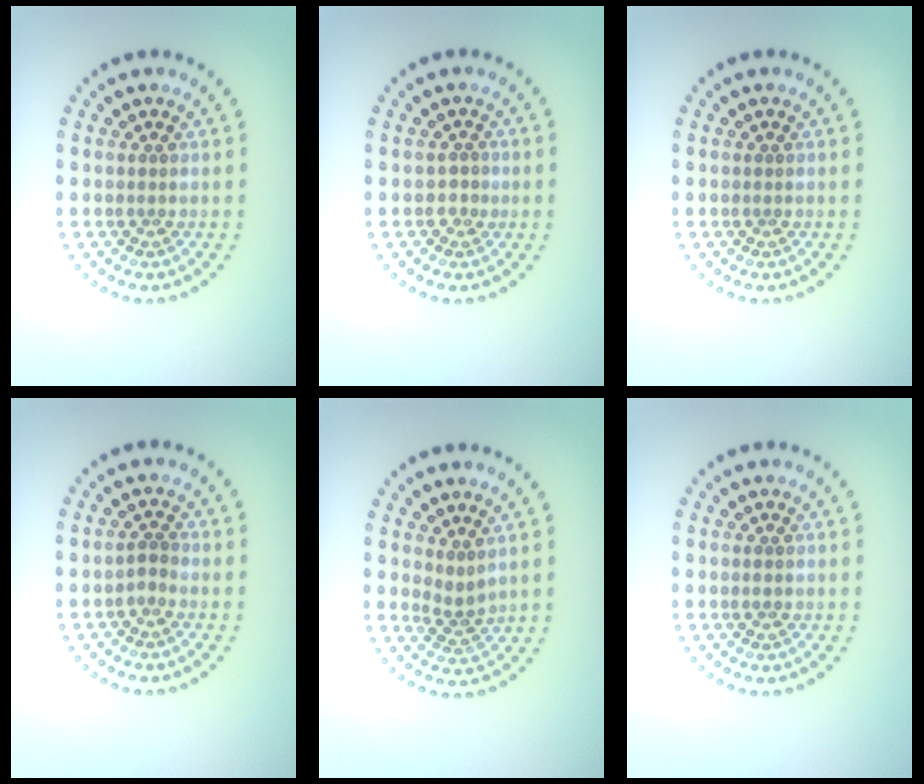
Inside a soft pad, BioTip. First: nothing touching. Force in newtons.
{"total": 1.0, "press": 0.8, "slide": 0.6}
{"total": 0.0}
{"total": 1.0, "press": 0.9, "slide": 0.4}
{"total": 2.0, "press": 1.4, "slide": 1.4}
{"total": 0.8, "press": 0.8, "slide": 0.1}